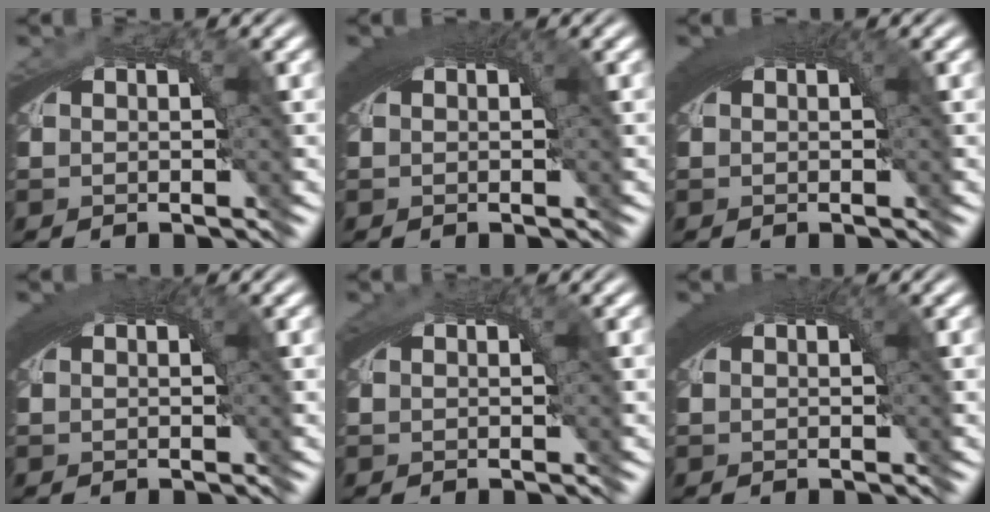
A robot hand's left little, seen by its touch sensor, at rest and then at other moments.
{"total": 3.2, "force": [1.2, 1.0, 2.9], "torque": [-0.037, 0.011, 0.015]}
{"total": 3.1, "force": [1.2, 1.0, 2.7], "torque": [-0.034, 0.010, 0.015]}
{"total": 2.6, "force": [1.0, 0.7, 2.3], "torque": [-0.029, 0.008, 0.014]}
{"total": 1.0, "force": [0.4, 0.0, 0.9], "torque": [-0.014, 0.003, 0.008]}
{"total": 3.0, "force": [1.1, 0.9, 2.7], "torque": [-0.033, 0.009, 0.014]}